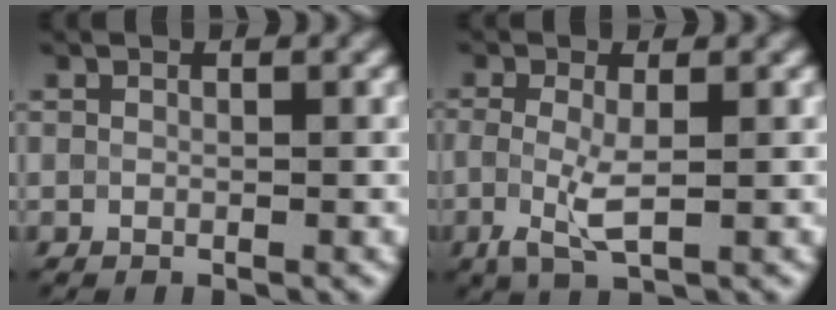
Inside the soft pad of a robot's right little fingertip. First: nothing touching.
{"total": 2.8, "force": [-0.4, 0.6, 2.7], "torque": [-0.060, -0.008, -0.005]}